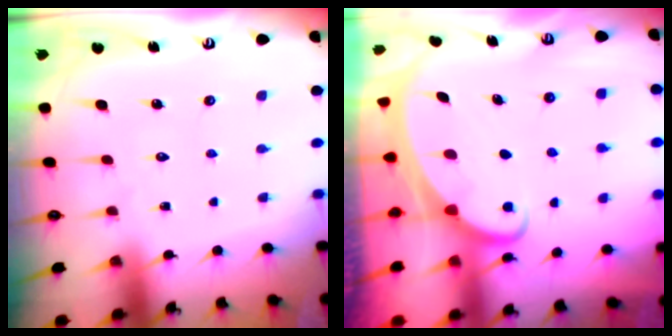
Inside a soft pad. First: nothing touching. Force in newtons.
{"total": 1.9, "press": 1.9, "slide": 0.3}